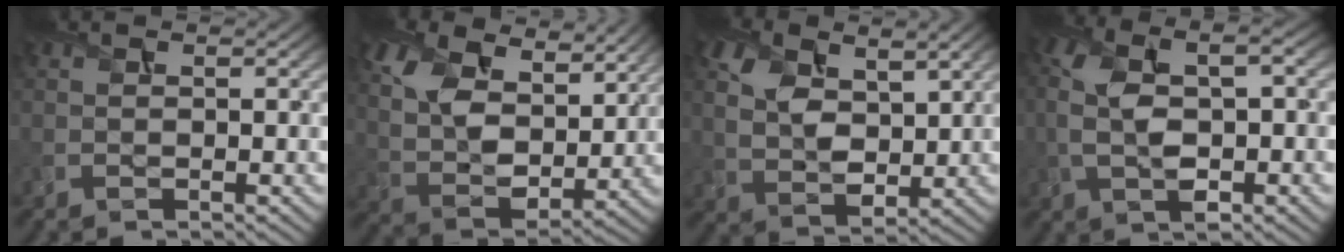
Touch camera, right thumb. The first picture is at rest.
{"total": 12.5, "force": [6.4, 7.1, 8.0], "torque": [-0.196, 0.000, 0.110]}
{"total": 7.7, "force": [3.0, 4.4, 5.6], "torque": [-0.130, -0.003, 0.056]}
{"total": 8.9, "force": [-0.5, 4.2, 7.8], "torque": [-0.172, 0.003, -0.009]}